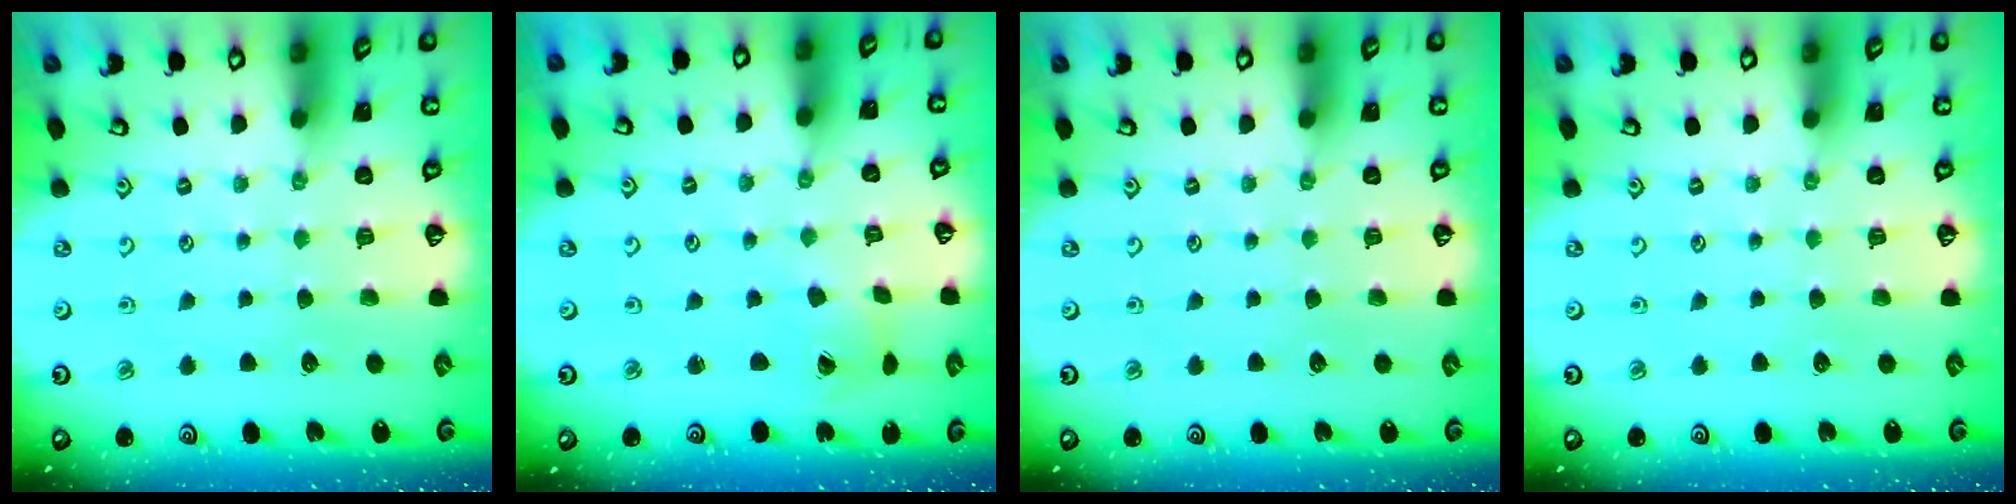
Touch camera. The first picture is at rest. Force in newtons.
{"total": 1.5, "press": 1.5, "slide": 0.2}
{"total": 0.0}
{"total": 0.0}